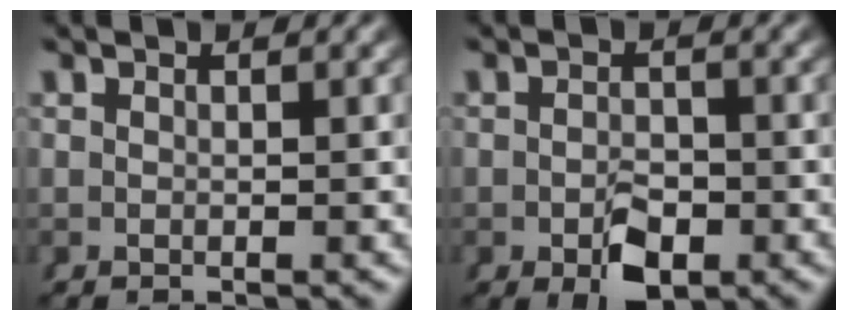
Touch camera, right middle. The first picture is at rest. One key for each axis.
{"total": 4.1, "fx": -1.9, "fy": 2.2, "fz": 2.9, "tx": -0.037, "ty": -0.024, "tz": -0.020}